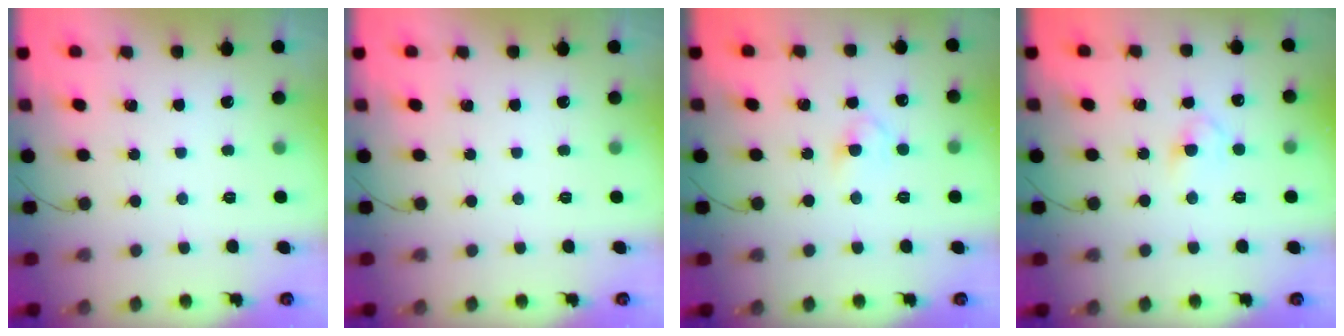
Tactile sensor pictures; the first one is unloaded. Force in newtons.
{"total": 0.0}
{"total": 3.1, "press": 2.9, "slide": 1.0}
{"total": 3.1, "press": 2.9, "slide": 1.0}